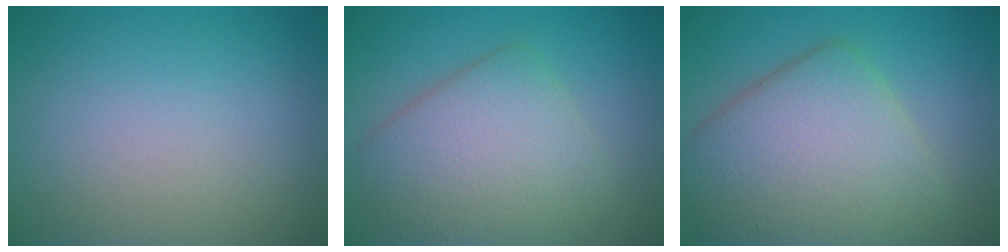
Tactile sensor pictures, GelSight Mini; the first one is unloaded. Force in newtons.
{"total": 6.3, "press": 6.2, "slide": 0.4}
{"total": 8.6, "press": 8.6, "slide": 0.4}